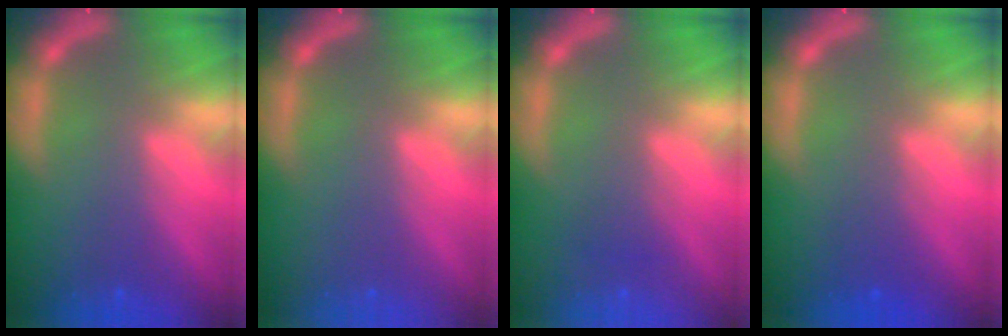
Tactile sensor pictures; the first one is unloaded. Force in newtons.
{"total": 0.0}
{"total": 1.5}
{"total": 2.0}